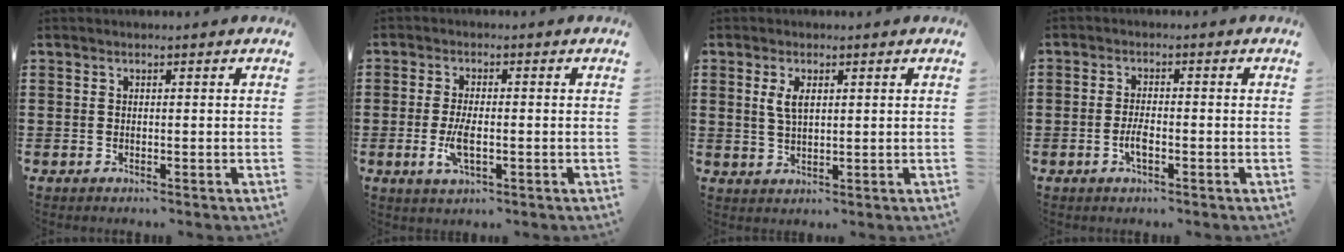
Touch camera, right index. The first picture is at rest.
{"total": 4.4, "force": [-0.9, 1.6, 4.0], "torque": [-0.088, -0.002, -0.021]}
{"total": 3.3, "force": [1.1, 1.4, 2.8], "torque": [-0.059, 0.006, 0.019]}
{"total": 2.7, "force": [-1.0, 1.0, 2.3], "torque": [-0.048, 0.000, -0.021]}